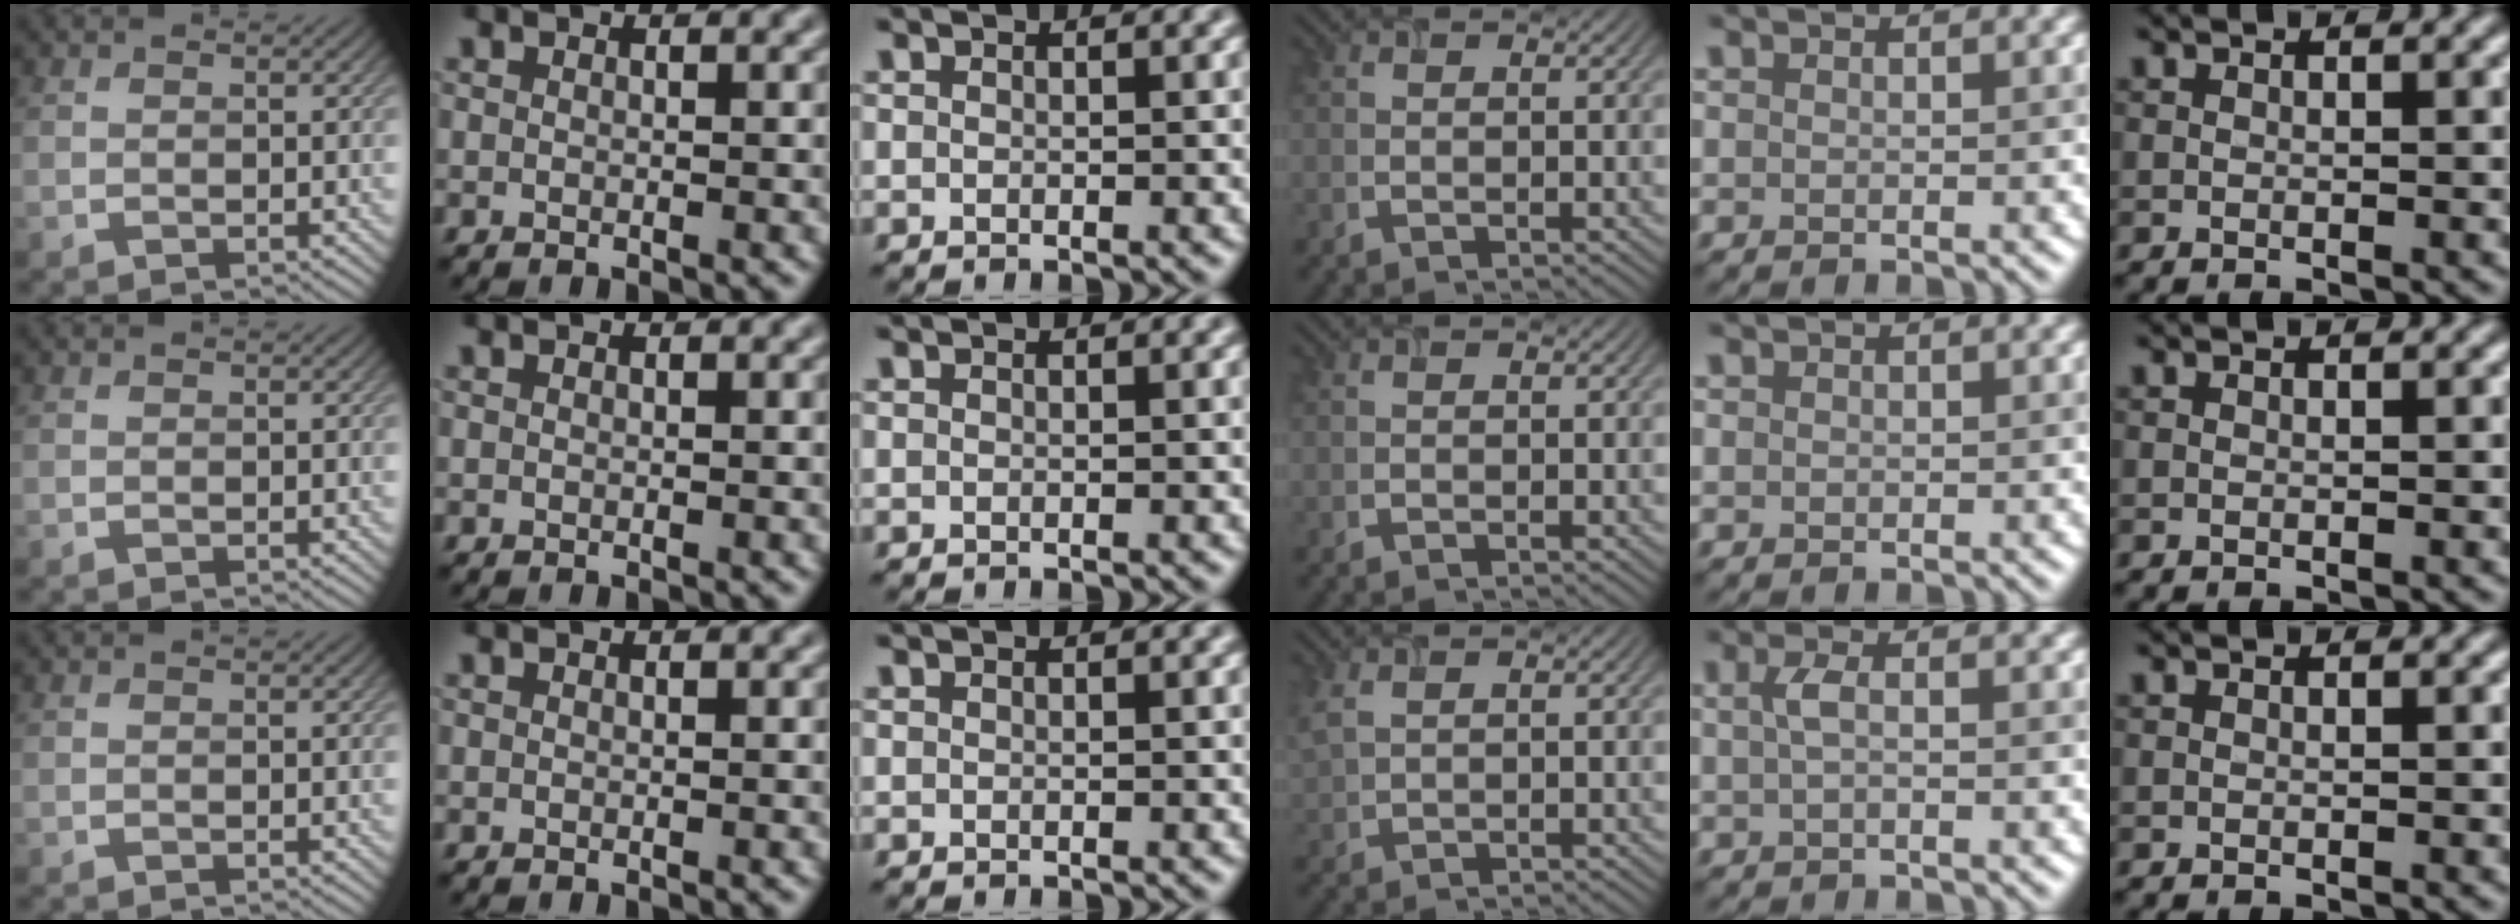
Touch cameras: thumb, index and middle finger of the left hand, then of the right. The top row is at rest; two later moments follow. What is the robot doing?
{"motion": "insert", "object": "airpods case & airpods"}